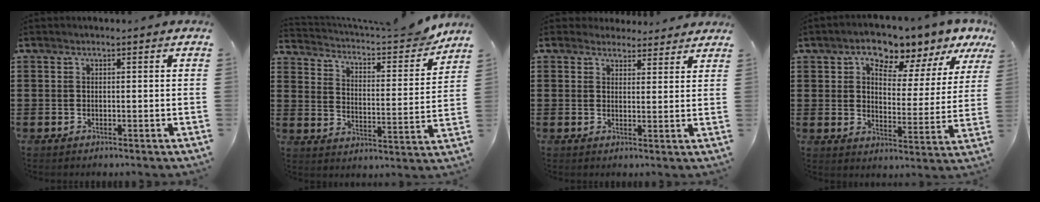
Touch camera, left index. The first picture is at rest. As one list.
[{"total": 4.2, "force": [3.9, 0.5, 1.5], "torque": [-0.044, -0.032, 0.056]}, {"total": 3.3, "force": [3.1, 1.2, 0.2], "torque": [-0.005, -0.006, 0.058]}, {"total": 7.7, "force": [6.3, 2.7, 3.6], "torque": [-0.065, -0.029, 0.104]}]